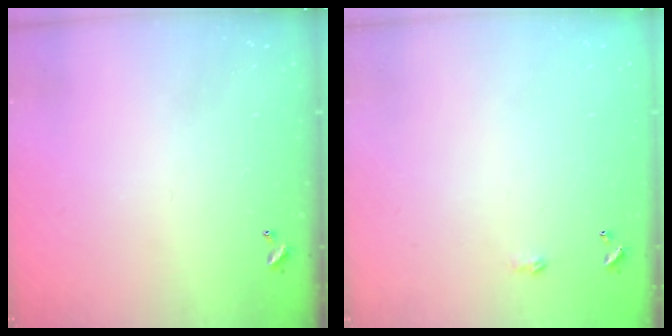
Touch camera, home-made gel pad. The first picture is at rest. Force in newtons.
{"total": 2.3, "press": 2.3, "slide": 0.4}